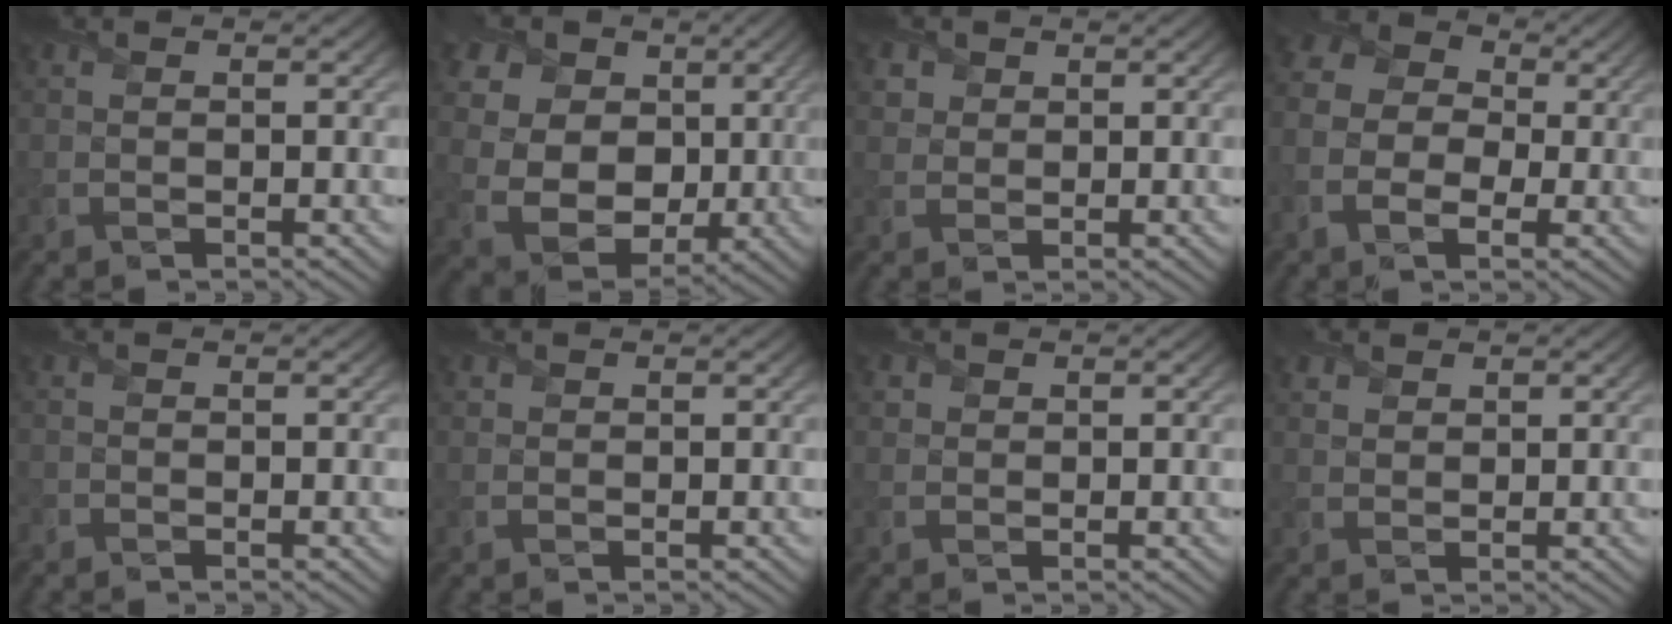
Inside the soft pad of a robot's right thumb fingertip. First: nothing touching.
{"total": 15.5, "force": [4.3, 12.4, 8.2], "torque": [-0.205, 0.031, 0.083]}
{"total": 2.4, "force": [1.4, 1.8, 0.6], "torque": [-0.026, -0.004, 0.031]}
{"total": 8.9, "force": [-1.3, 7.0, 5.3], "torque": [-0.115, -0.006, -0.036]}
{"total": 0.6, "force": [-0.5, 0.2, -0.1], "torque": [0.000, -0.002, -0.012]}
{"total": 0.7, "force": [0.5, 0.5, 0.1], "torque": [-0.001, -0.001, 0.010]}
{"total": 1.1, "force": [0.6, 0.9, 0.1], "torque": [-0.004, 0.000, 0.011]}
{"total": 1.8, "force": [1.3, 1.2, 0.5], "torque": [-0.017, 0.000, 0.025]}